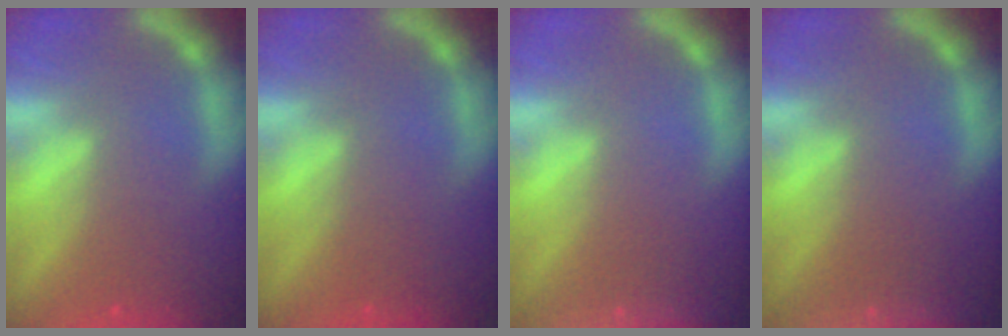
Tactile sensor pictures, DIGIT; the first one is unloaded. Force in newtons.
{"total": 0.0}
{"total": 9.5}
{"total": 9.5}